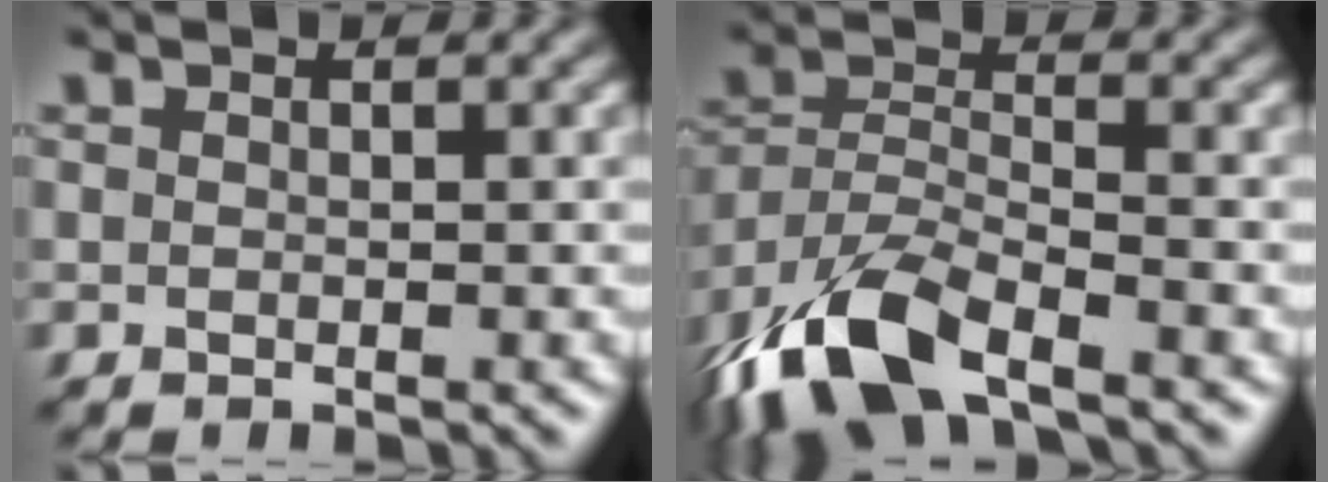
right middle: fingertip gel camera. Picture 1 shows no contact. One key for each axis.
{"total": 9.1, "fx": -6.4, "fy": 3.1, "fz": 5.6, "tx": -0.109, "ty": -0.004, "tz": -0.133}